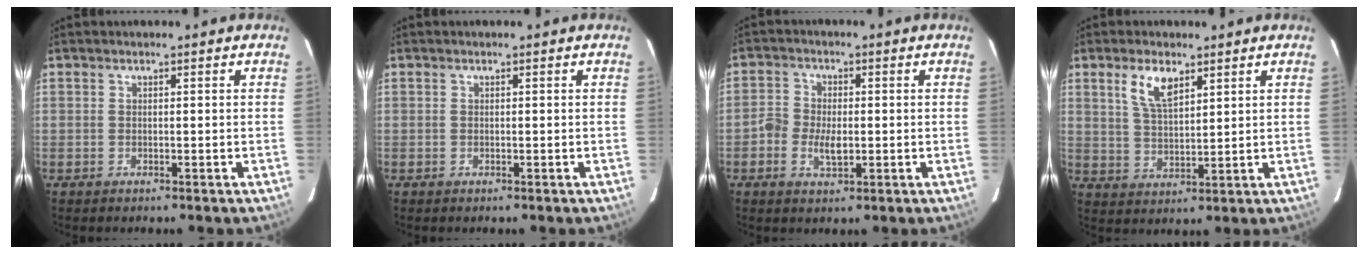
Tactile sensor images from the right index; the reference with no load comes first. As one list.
[{"total": 0.0}, {"total": 4.9, "force": [-1.3, 3.1, 3.6], "torque": [-0.081, 0.003, -0.028]}, {"total": 6.6, "force": [3.6, 2.8, 4.7], "torque": [-0.089, 0.006, 0.074]}]